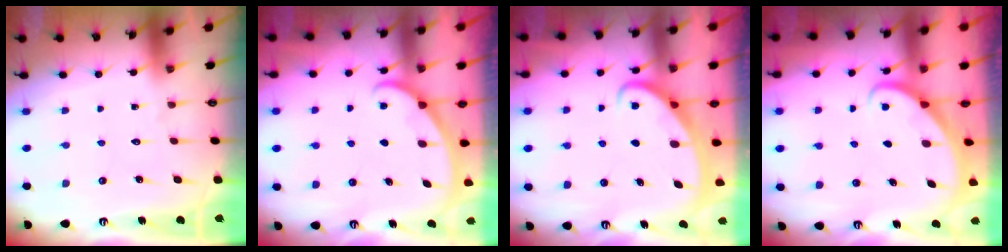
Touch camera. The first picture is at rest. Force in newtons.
{"total": 1.2, "press": 1.2, "slide": 0.2}
{"total": 2.3, "press": 2.3, "slide": 0.3}
{"total": 2.3, "press": 2.3, "slide": 0.1}